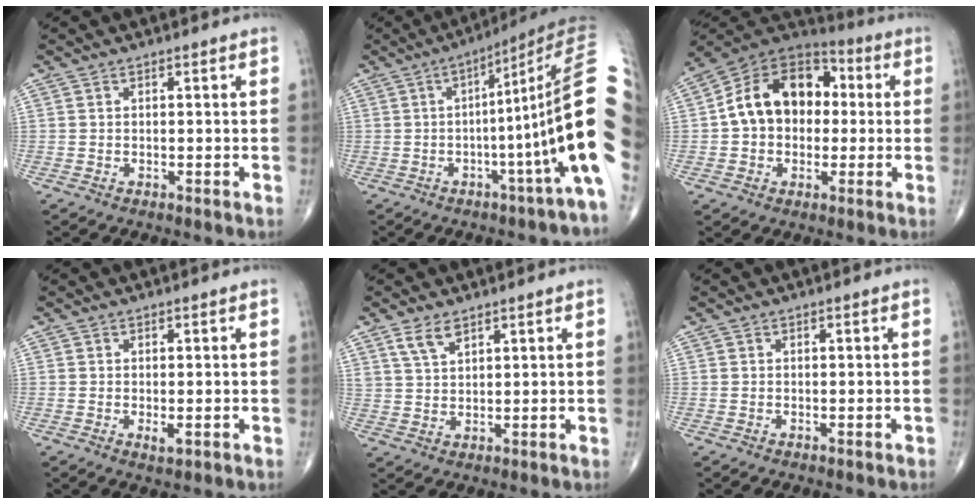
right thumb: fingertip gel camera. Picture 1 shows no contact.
{"total": 19.7, "force": [0.0, 0.8, 19.6], "torque": [-0.219, 0.031, -0.003]}
{"total": 16.5, "force": [0.9, 12.1, 11.2], "torque": [-0.148, 0.039, 0.004]}
{"total": 1.6, "force": [-0.4, 0.6, 1.4], "torque": [-0.024, -0.005, -0.003]}
{"total": 4.2, "force": [2.8, 2.0, 2.4], "torque": [-0.043, -0.012, 0.061]}
{"total": 0.0}